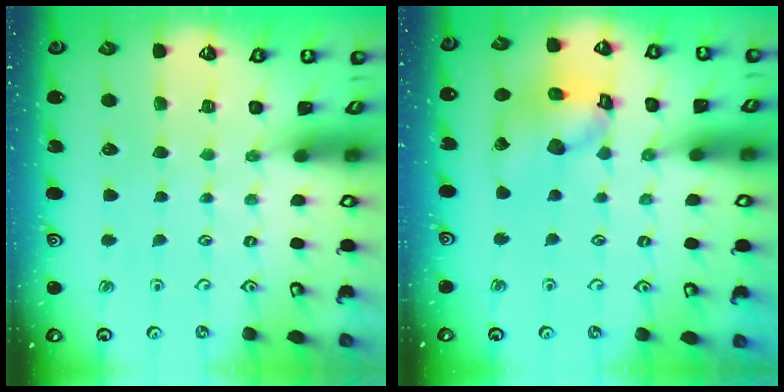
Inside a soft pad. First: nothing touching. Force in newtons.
{"total": 14.1, "press": 13.9, "slide": 2.0}